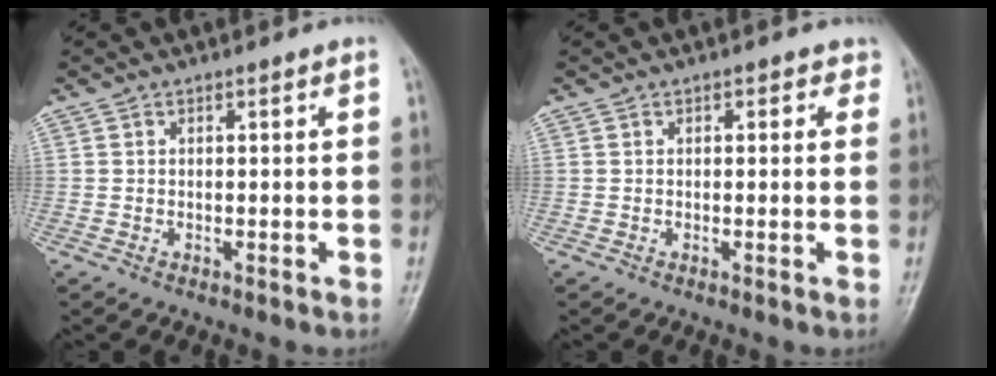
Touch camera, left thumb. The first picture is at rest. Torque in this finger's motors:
{"motor_torque": [-0.25, -0.13, -0.16, -0.04, 0.04]}